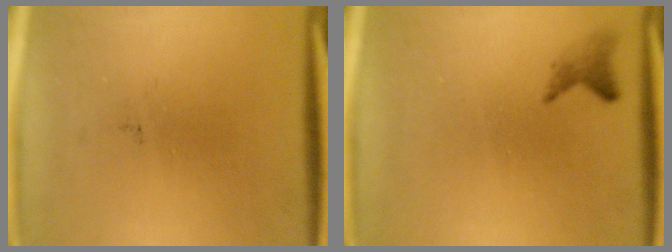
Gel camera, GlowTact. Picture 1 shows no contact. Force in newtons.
{"total": 1.4}